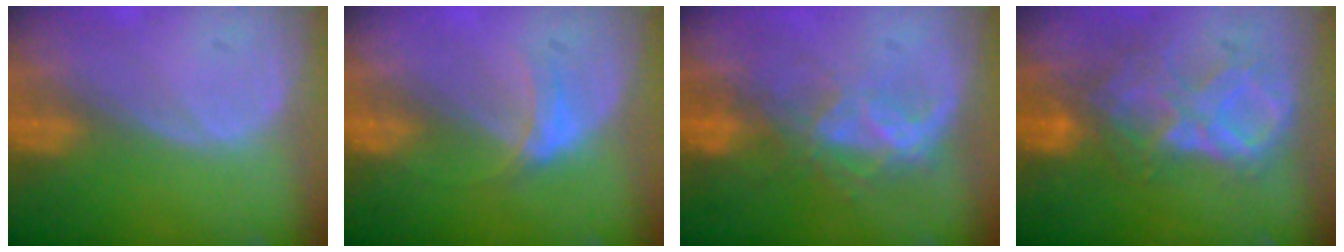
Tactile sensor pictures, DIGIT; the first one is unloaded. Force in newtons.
{"total": 2.9, "press": 2.5, "slide": 1.5}
{"total": 6.5, "press": 5.9, "slide": 2.8}
{"total": 8.6, "press": 7.7, "slide": 3.8}